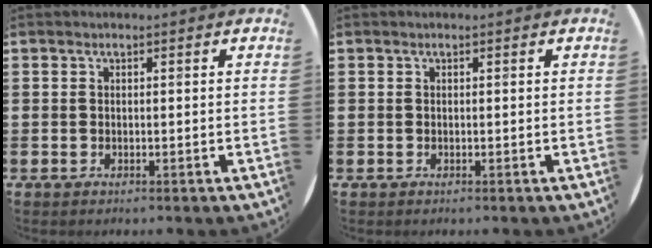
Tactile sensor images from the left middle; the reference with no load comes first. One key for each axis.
{"total": 0.0}